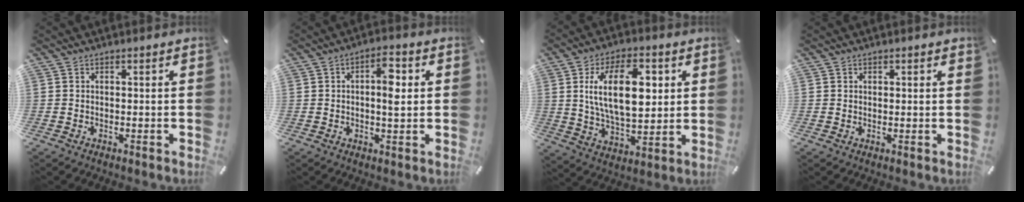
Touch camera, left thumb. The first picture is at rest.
{"total": 6.8, "force": [1.0, 2.7, 6.1], "torque": [-0.087, 0.000, 0.009]}
{"total": 17.3, "force": [4.2, 9.4, 13.9], "torque": [-0.261, -0.001, 0.065]}
{"total": 0.5, "force": [0.4, 0.3, 0.2], "torque": [0.005, -0.003, 0.006]}